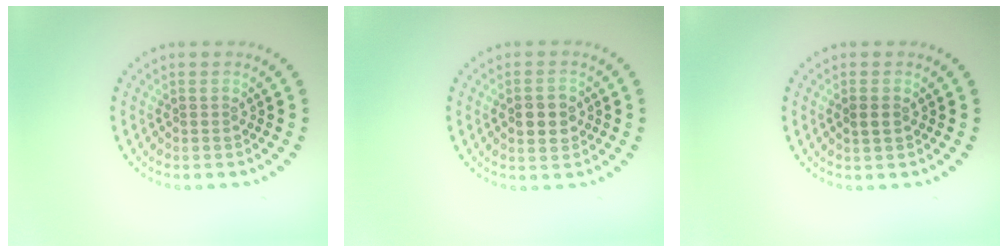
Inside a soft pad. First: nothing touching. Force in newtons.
{"total": 2.7, "press": 2.7, "slide": 0.1}
{"total": 1.2, "press": 1.2, "slide": 0.2}